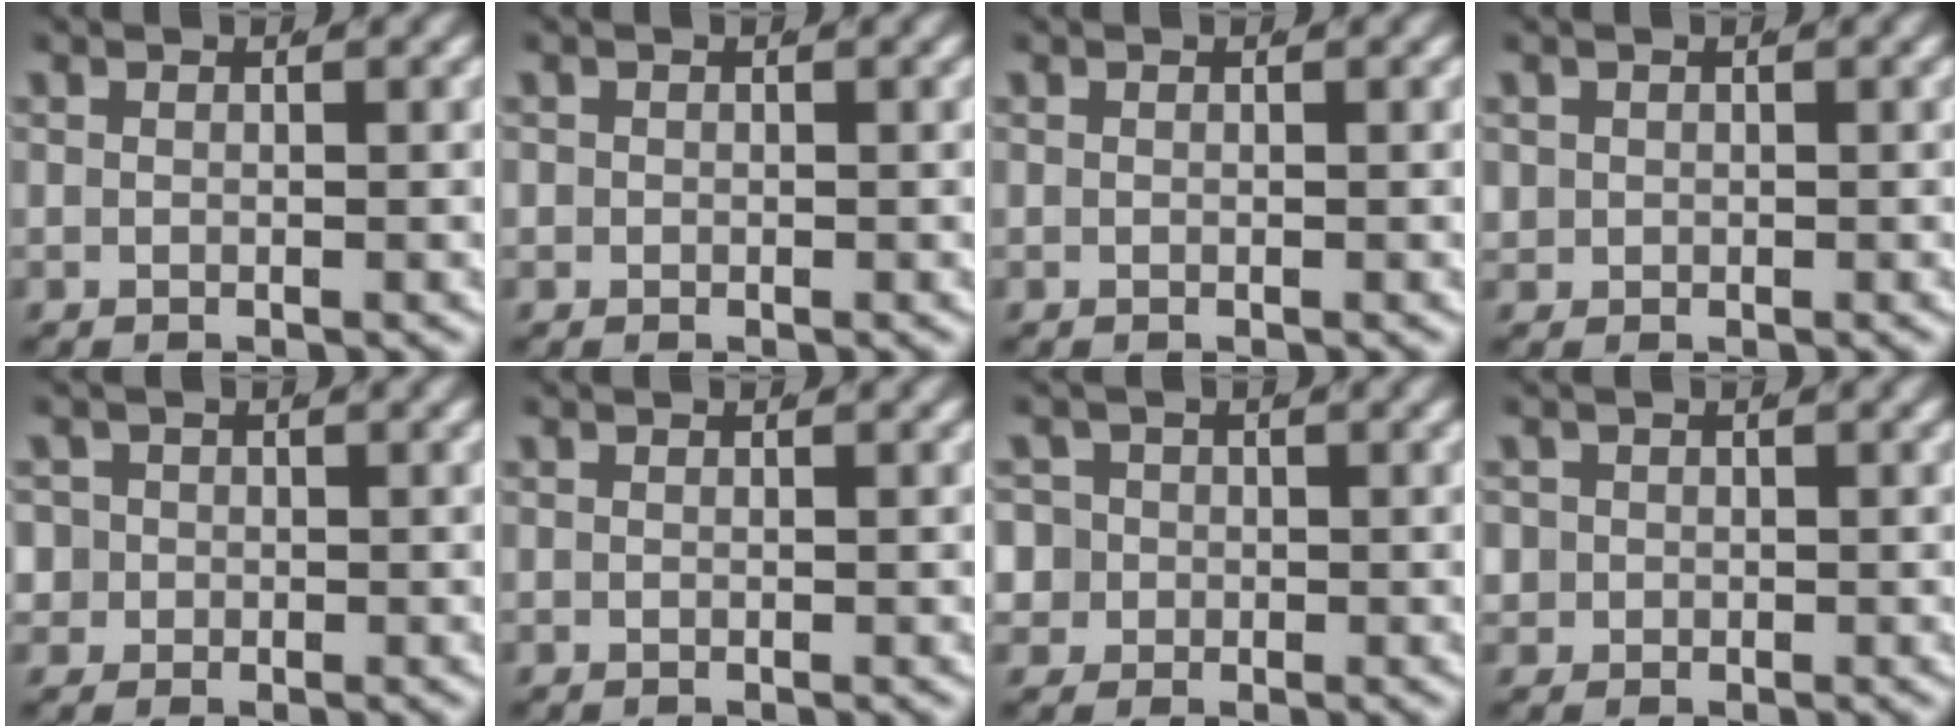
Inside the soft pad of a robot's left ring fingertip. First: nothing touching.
{"total": 0.7, "force": [0.0, 0.6, 0.1], "torque": [-0.003, -0.004, 0.000]}
{"total": 0.0}
{"total": 1.5, "force": [0.0, 1.4, 0.4], "torque": [-0.019, -0.012, 0.007]}
{"total": 3.6, "force": [-0.3, 3.5, 1.0], "torque": [-0.033, -0.018, -0.001]}
{"total": 0.0}
{"total": 4.8, "force": [-0.5, 4.6, 1.5], "torque": [-0.043, -0.022, -0.005]}
{"total": 2.4, "force": [-0.2, 2.3, 0.5], "torque": [-0.022, -0.014, 0.001]}